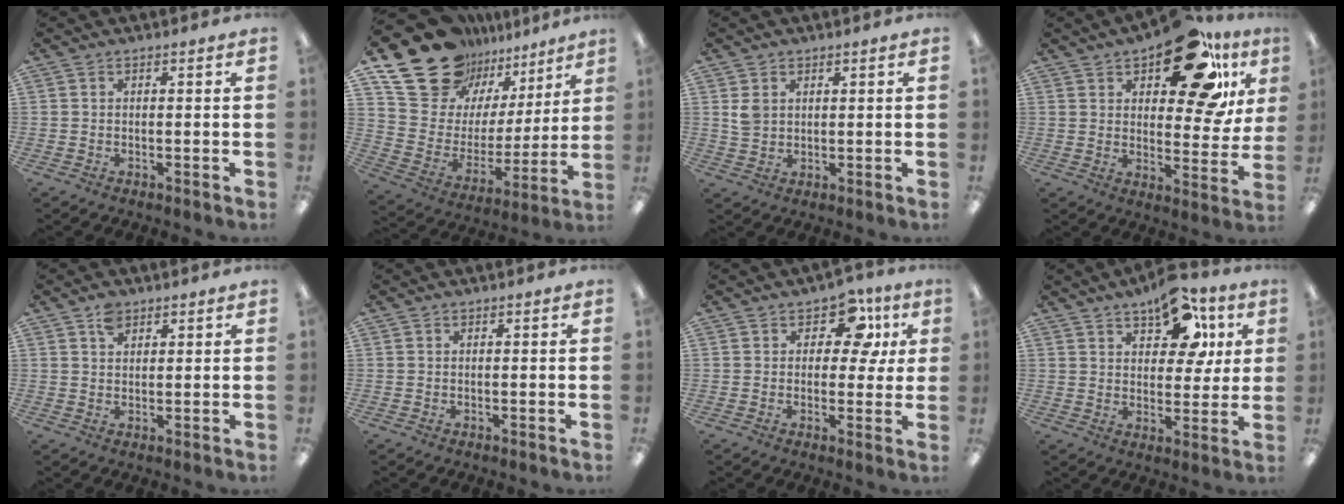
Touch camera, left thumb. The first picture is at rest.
{"total": 23.1, "force": [16.6, 13.6, 8.5], "torque": [-0.161, -0.107, 0.318]}
{"total": 3.8, "force": [1.6, 3.0, 1.7], "torque": [-0.029, -0.001, 0.030]}
{"total": 21.5, "force": [13.4, 9.0, 14.1], "torque": [-0.199, -0.069, 0.218]}
{"total": 3.3, "force": [2.3, 2.0, 1.3], "torque": [-0.014, -0.009, 0.041]}
{"total": 0.0}
{"total": 10.0, "force": [4.5, 6.5, 6.1], "torque": [-0.081, -0.010, 0.076]}
{"total": 14.3, "force": [8.6, 7.9, 8.3], "torque": [-0.115, -0.035, 0.150]}